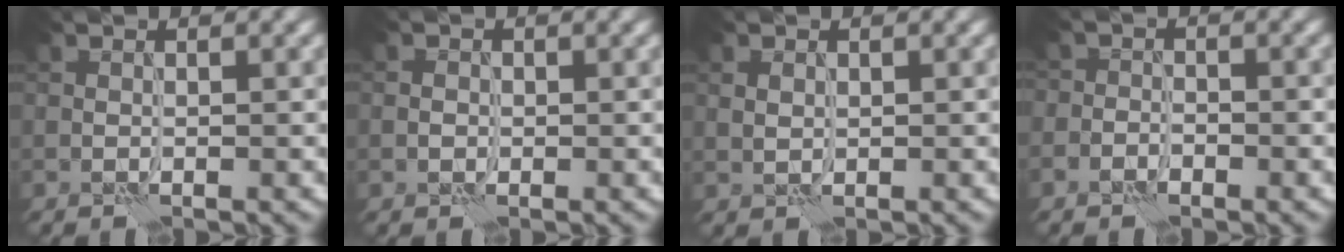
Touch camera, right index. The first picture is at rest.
{"total": 0.8, "force": [-0.2, 0.8, 0.1], "torque": [-0.003, -0.002, -0.006]}
{"total": 0.9, "force": [0.3, 0.7, 0.4], "torque": [-0.014, 0.000, 0.009]}
{"total": 1.7, "force": [-1.0, 1.3, 0.5], "torque": [0.009, 0.009, -0.025]}